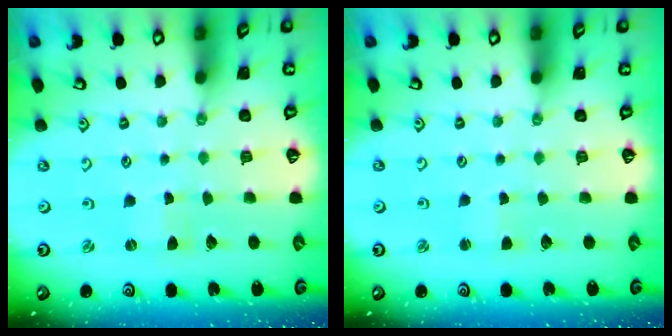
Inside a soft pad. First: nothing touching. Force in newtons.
{"total": 1.9, "press": 1.8, "slide": 0.4}